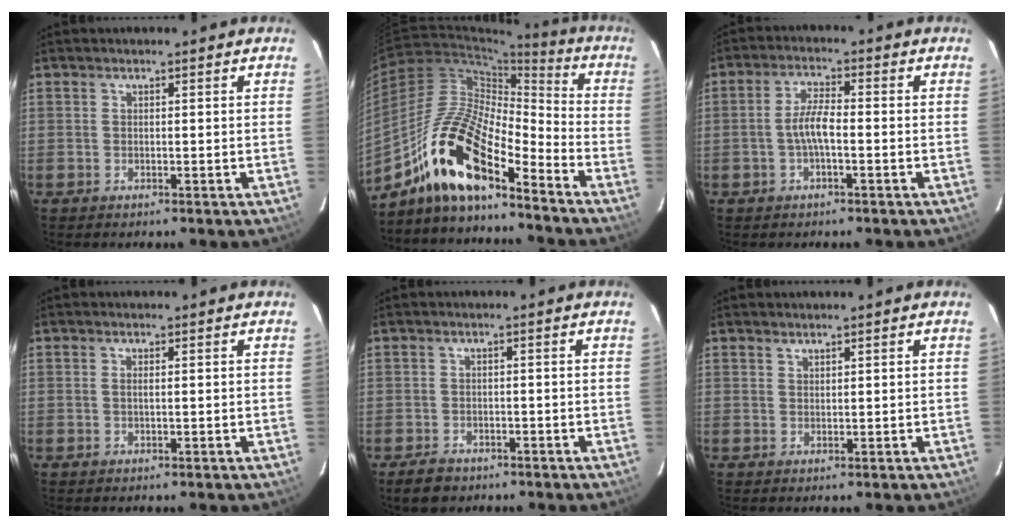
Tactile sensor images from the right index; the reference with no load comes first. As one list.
[{"total": 17.6, "force": [-12.2, 5.0, 11.6], "torque": [-0.222, 0.003, -0.244]}, {"total": 4.5, "force": [-1.3, 1.0, 4.2], "torque": [-0.086, 0.008, -0.025]}, {"total": 0.7, "force": [0.0, -0.1, 0.7], "torque": [-0.014, 0.000, 0.000]}, {"total": 3.9, "force": [-2.6, 2.7, 1.2], "torque": [-0.030, 0.004, -0.040]}, {"total": 0.8, "force": [0.8, 0.3, 0.1], "torque": [-0.002, 0.002, 0.015]}]